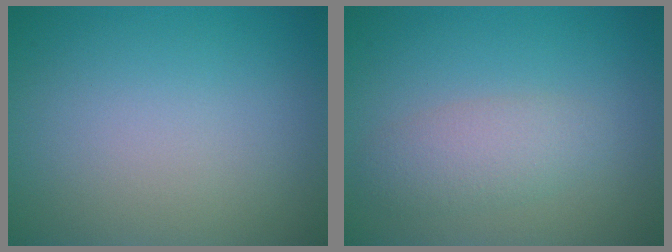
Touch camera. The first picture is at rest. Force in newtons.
{"total": 2.7, "press": 2.7, "slide": 0.0}